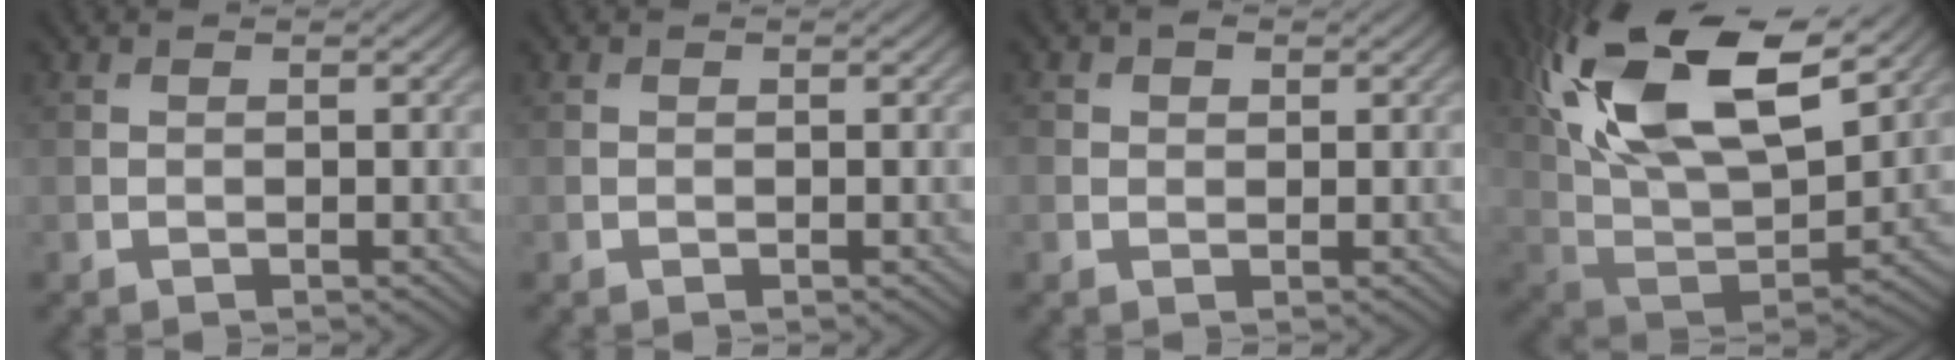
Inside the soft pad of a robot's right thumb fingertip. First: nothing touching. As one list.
[{"total": 0.0}, {"total": 1.8, "force": [0.7, 1.4, 0.8], "torque": [-0.015, 0.000, 0.009]}, {"total": 19.4, "force": [9.5, 8.9, 14.5], "torque": [-0.315, 0.033, 0.157]}]